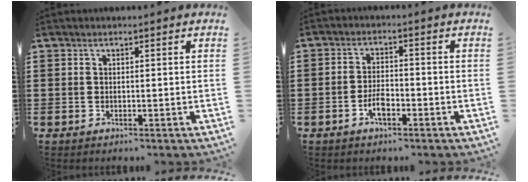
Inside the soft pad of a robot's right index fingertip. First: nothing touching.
{"total": 3.6, "force": [-1.7, 1.5, 2.8], "torque": [-0.062, 0.002, -0.035]}